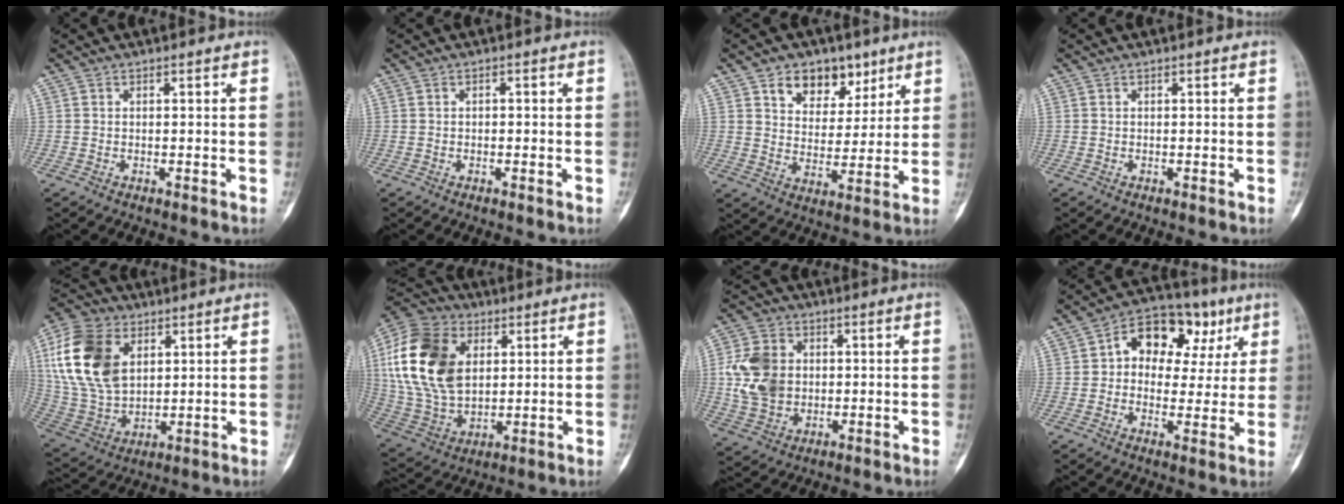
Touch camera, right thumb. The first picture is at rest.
{"total": 0.9, "force": [-0.1, 0.7, 0.6], "torque": [-0.005, 0.005, -0.003]}
{"total": 10.2, "force": [6.0, 6.9, 4.5], "torque": [-0.029, -0.028, 0.096]}
{"total": 0.0}
{"total": 19.2, "force": [5.8, 12.6, 13.2], "torque": [-0.258, -0.010, 0.116]}
{"total": 21.7, "force": [5.1, 14.4, 15.3], "torque": [-0.298, -0.006, 0.098]}
{"total": 11.9, "force": [0.9, 8.8, 8.0], "torque": [-0.147, 0.002, 0.023]}
{"total": 14.5, "force": [4.4, 10.2, 9.4], "torque": [-0.077, 0.022, 0.060]}